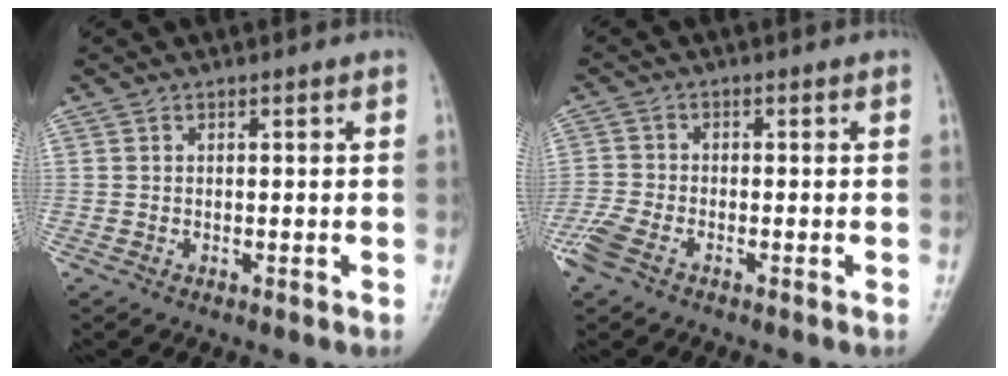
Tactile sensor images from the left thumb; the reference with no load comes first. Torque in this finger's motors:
{"motor_torque": [-0.58, 0.47, -0.03, 0.04, -0.03]}